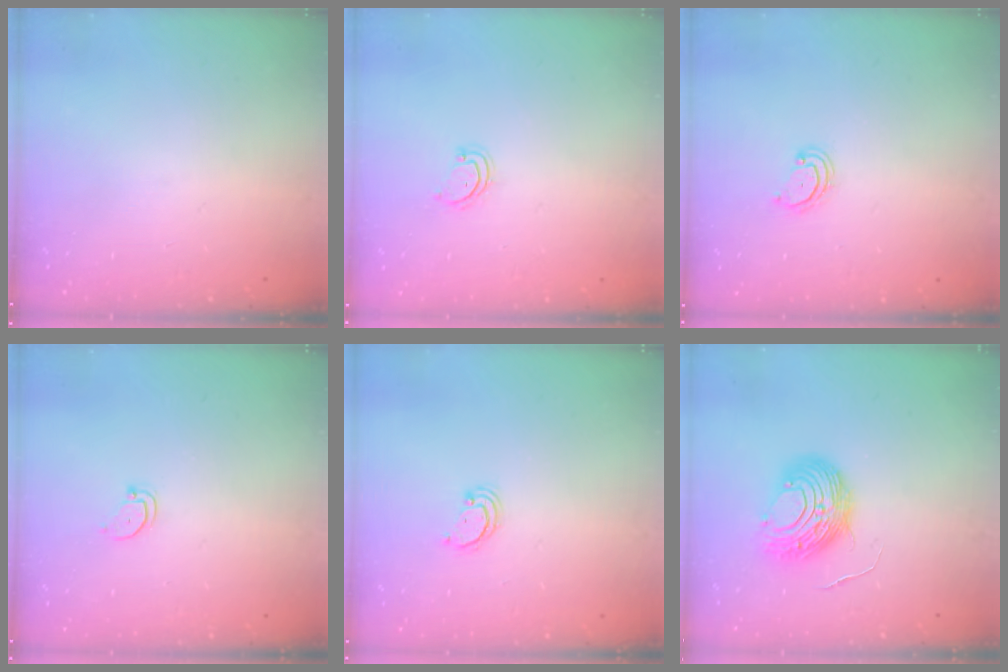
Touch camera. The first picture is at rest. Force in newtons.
{"total": 2.8, "press": 2.8, "slide": 0.3}
{"total": 2.8, "press": 2.8, "slide": 0.2}
{"total": 2.4, "press": 2.4, "slide": 0.2}
{"total": 2.2, "press": 2.2, "slide": 0.2}
{"total": 10.3, "press": 10.3, "slide": 0.7}